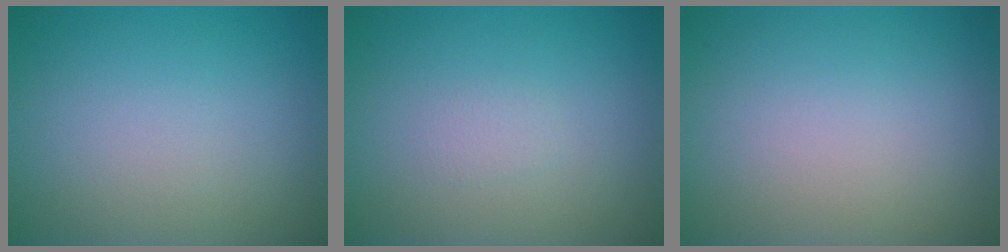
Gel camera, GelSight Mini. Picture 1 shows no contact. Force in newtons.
{"total": 0.6, "press": 0.6, "slide": 0.1}
{"total": 0.0}